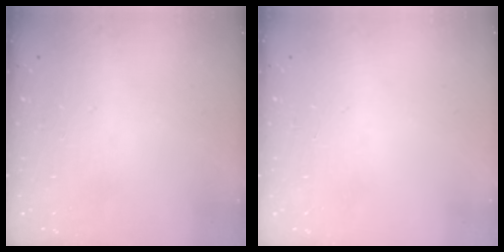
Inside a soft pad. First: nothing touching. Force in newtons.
{"total": 0.0}